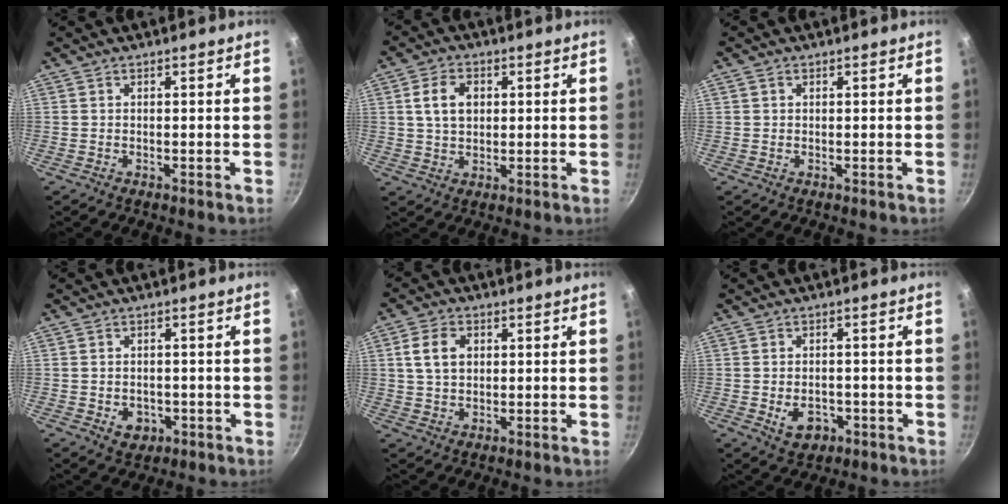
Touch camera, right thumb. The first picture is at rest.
{"total": 6.6, "force": [1.4, 4.7, 4.4], "torque": [-0.063, 0.004, 0.024]}
{"total": 0.9, "force": [0.3, 0.7, 0.3], "torque": [-0.005, 0.004, 0.005]}
{"total": 4.2, "force": [-1.3, 3.3, 2.3], "torque": [-0.023, 0.008, -0.008]}
{"total": 6.3, "force": [1.5, 4.6, 4.2], "torque": [-0.062, 0.005, 0.024]}
{"total": 5.6, "force": [-1.8, 4.0, 3.4], "torque": [-0.037, 0.011, -0.019]}